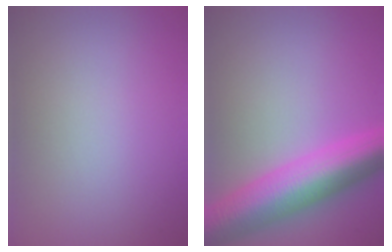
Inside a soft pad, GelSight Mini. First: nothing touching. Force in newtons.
{"total": 9.4, "press": 9.4, "slide": 0.2}